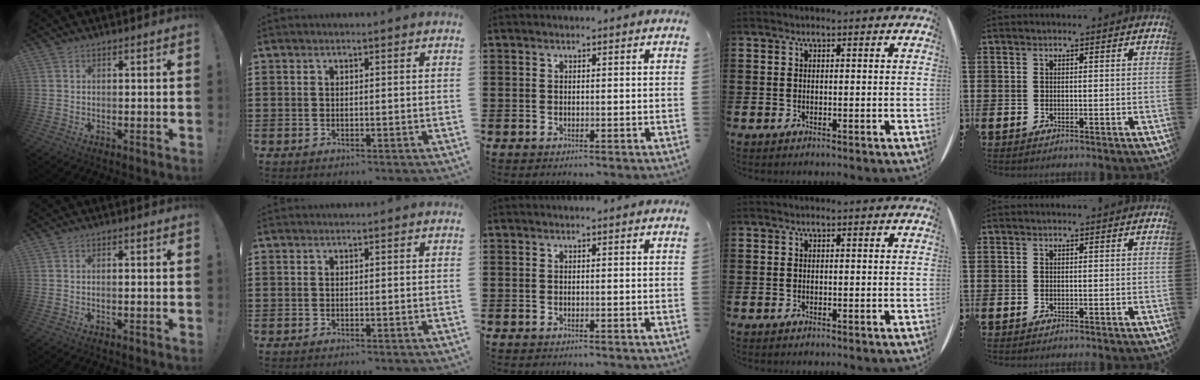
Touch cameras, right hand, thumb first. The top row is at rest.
{"thumb": {"total": 0.9, "force": [-0.5, -0.1, 0.8], "torque": [-0.015, 0.001, -0.009]}}